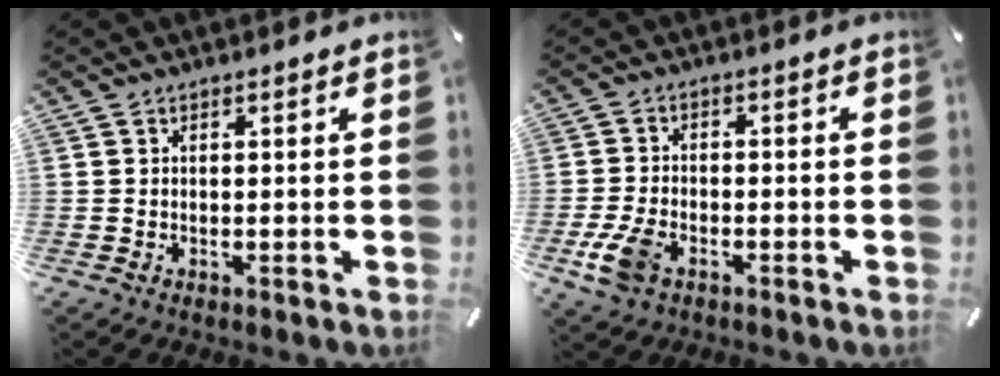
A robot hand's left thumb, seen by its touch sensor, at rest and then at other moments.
{"total": 7.1, "force": [-3.3, 4.2, 4.6], "torque": [-0.109, 0.006, -0.063]}